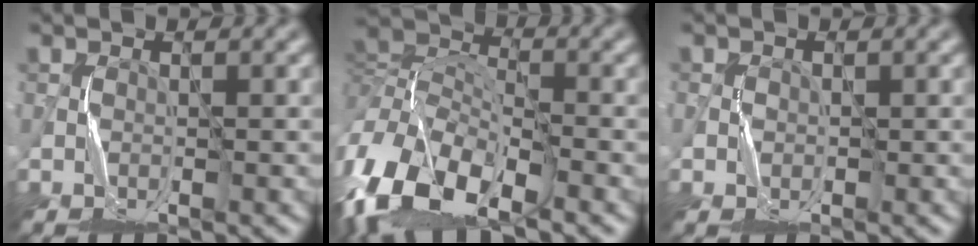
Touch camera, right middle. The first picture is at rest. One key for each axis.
{"total": 13.0, "fx": -6.4, "fy": 7.1, "fz": 8.8, "tx": -0.189, "ty": -0.001, "tz": -0.140}
{"total": 1.2, "fx": -0.2, "fy": 1.0, "fz": 0.6, "tx": -0.010, "ty": 0.002, "tz": -0.007}